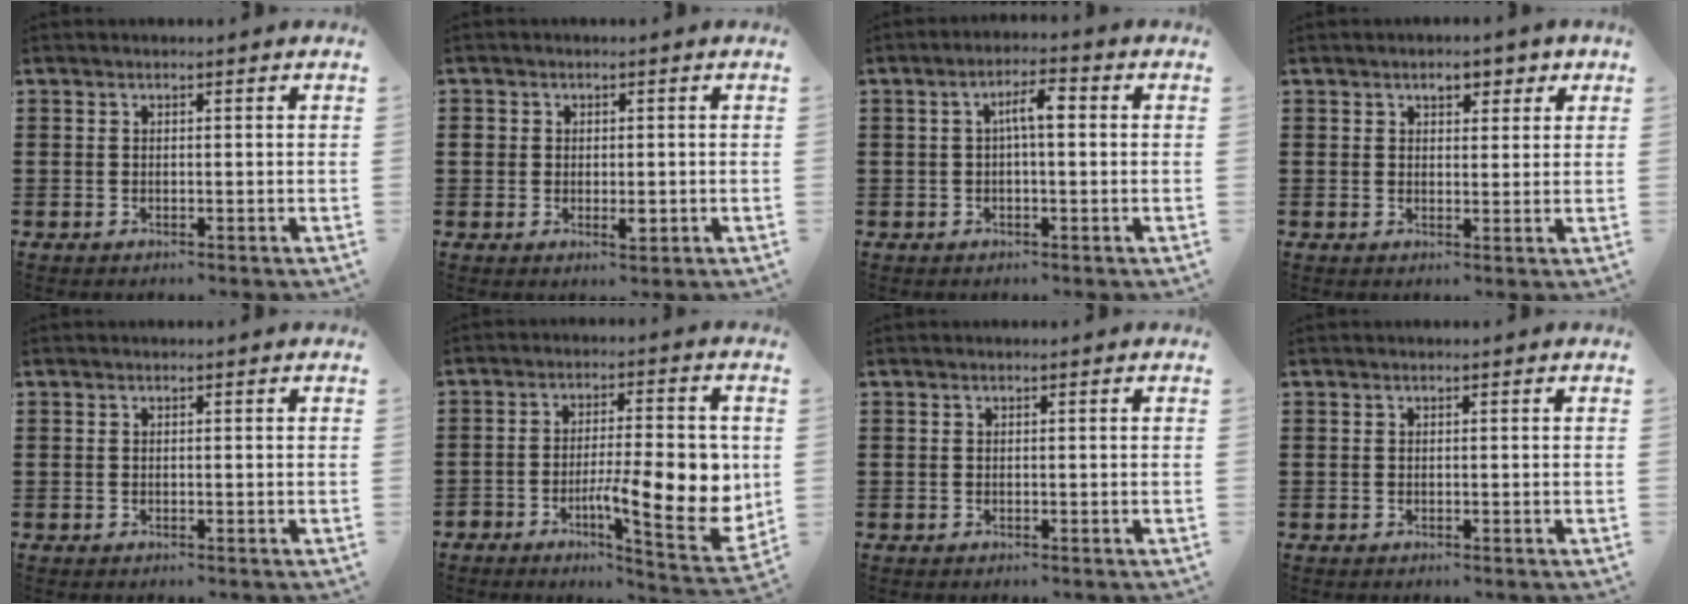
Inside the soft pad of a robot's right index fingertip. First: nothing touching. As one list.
[{"total": 2.7, "force": [-0.2, 1.9, 1.9], "torque": [-0.037, 0.004, -0.004]}, {"total": 4.2, "force": [0.1, 1.1, 4.0], "torque": [-0.076, 0.012, -0.002]}, {"total": 3.1, "force": [2.0, 1.6, 1.7], "torque": [-0.025, 0.003, 0.030]}, {"total": 0.0}, {"total": 12.7, "force": [-2.6, 4.5, 11.6], "torque": [-0.170, -0.008, -0.041]}, {"total": 0.0}, {"total": 0.0}]